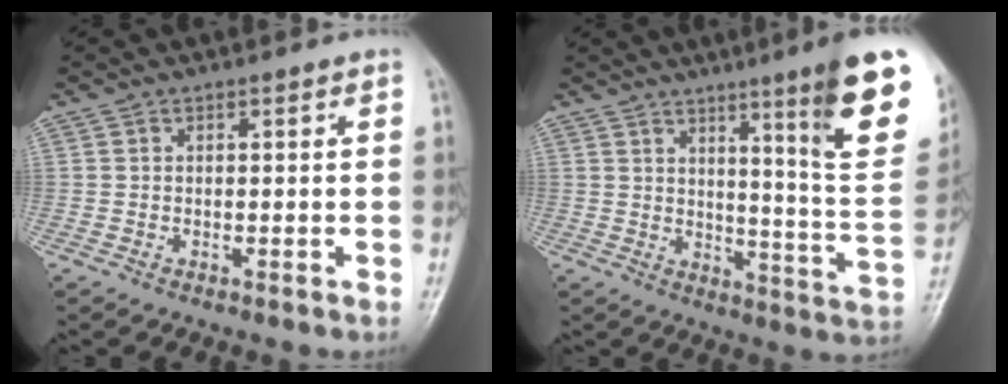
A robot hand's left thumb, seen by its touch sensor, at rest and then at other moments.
{"total": 18.4, "force": [9.6, 1.4, 15.6], "torque": [-0.176, -0.061, 0.135]}